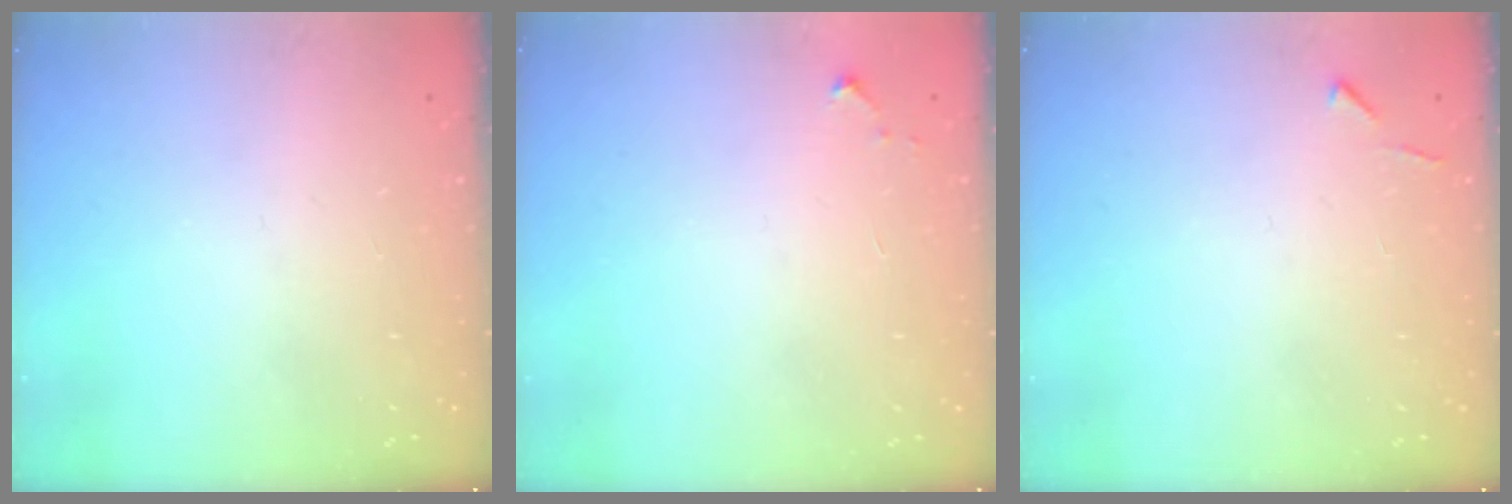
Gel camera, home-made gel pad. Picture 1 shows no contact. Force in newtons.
{"total": 2.6, "press": 2.6, "slide": 0.4}
{"total": 4.3, "press": 4.3, "slide": 0.6}